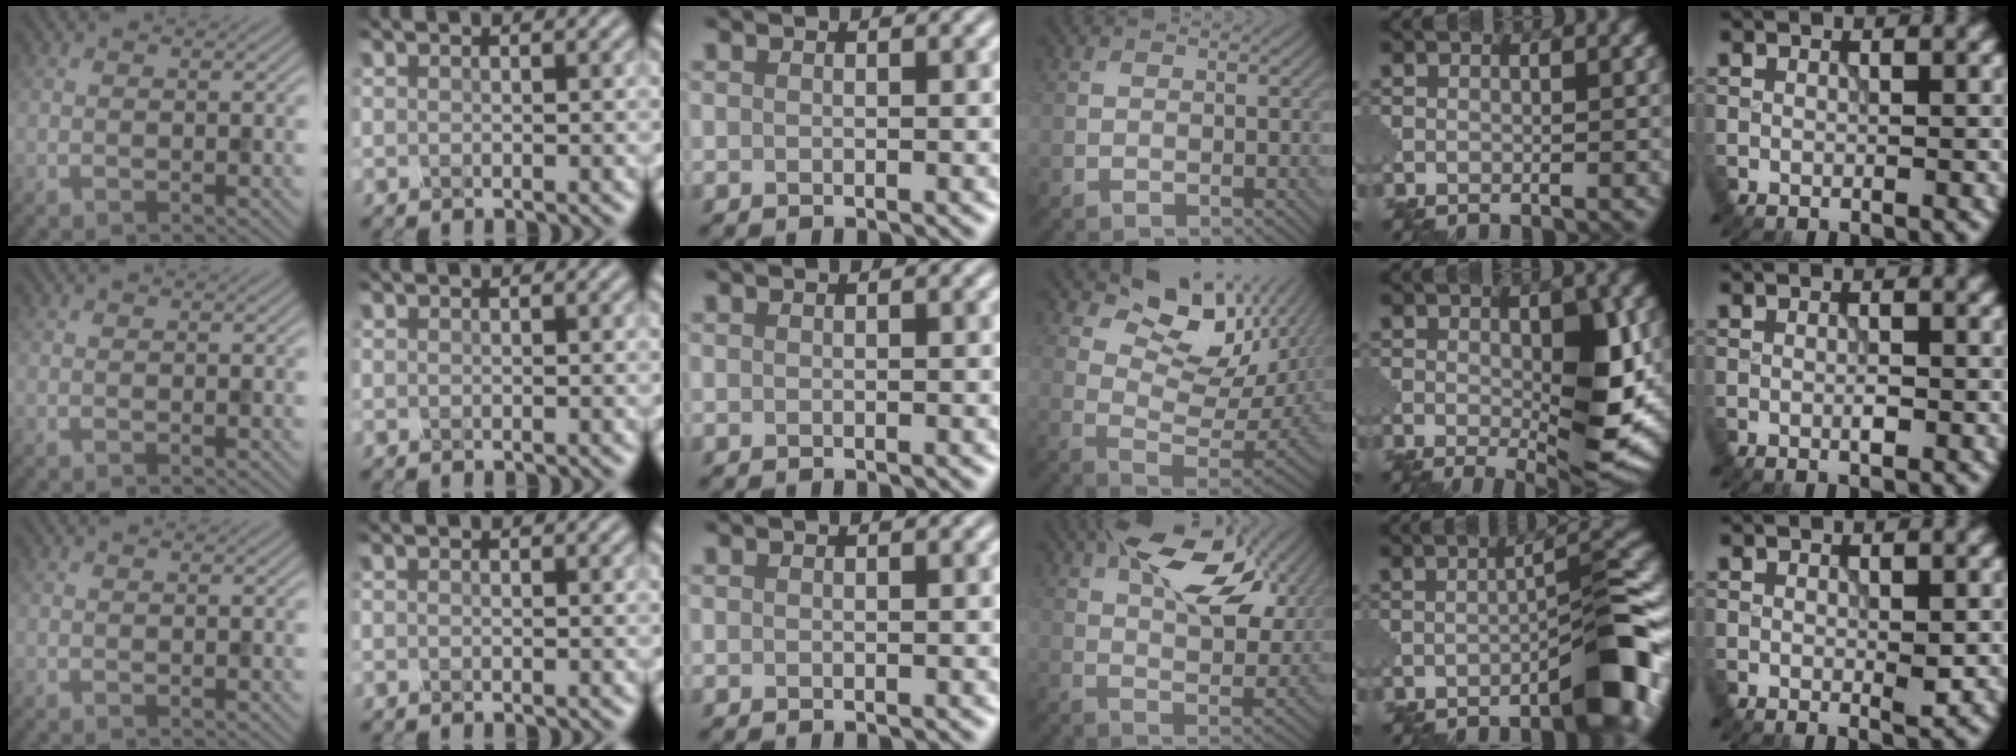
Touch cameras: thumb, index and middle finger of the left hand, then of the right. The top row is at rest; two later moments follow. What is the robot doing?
{"motion": "press", "object": "mechanical pencil"}